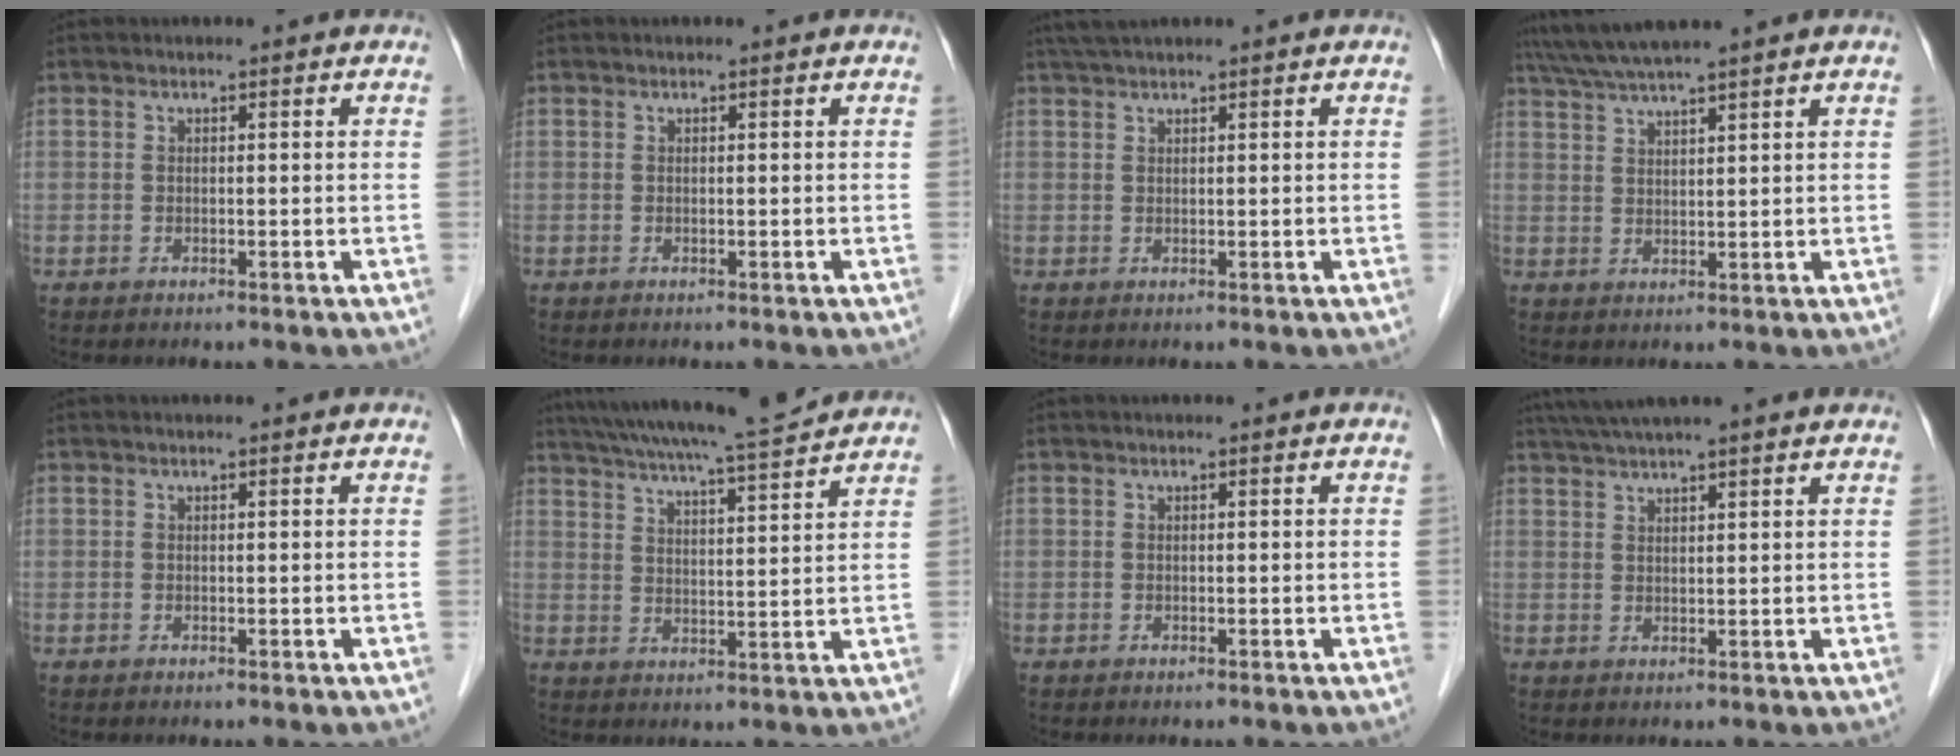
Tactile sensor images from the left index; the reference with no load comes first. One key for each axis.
{"total": 0.0}
{"total": 3.0, "fx": 2.6, "fy": -0.3, "fz": 1.5, "tx": -0.022, "ty": 0.024, "tz": 0.048}
{"total": 6.8, "fx": 5.9, "fy": -1.2, "fz": 3.2, "tx": -0.060, "ty": 0.026, "tz": 0.106}
{"total": 0.6, "fx": 0.5, "fy": 0.0, "fz": 0.2, "tx": -0.003, "ty": 0.008, "tz": 0.008}
{"total": 15.9, "fx": 14.5, "fy": 0.0, "fz": 6.5, "tx": -0.119, "ty": 0.001, "tz": 0.212}
{"total": 0.0}
{"total": 11.1, "fx": 9.5, "fy": 0.2, "fz": 5.9, "tx": -0.102, "ty": 0.043, "tz": 0.132}